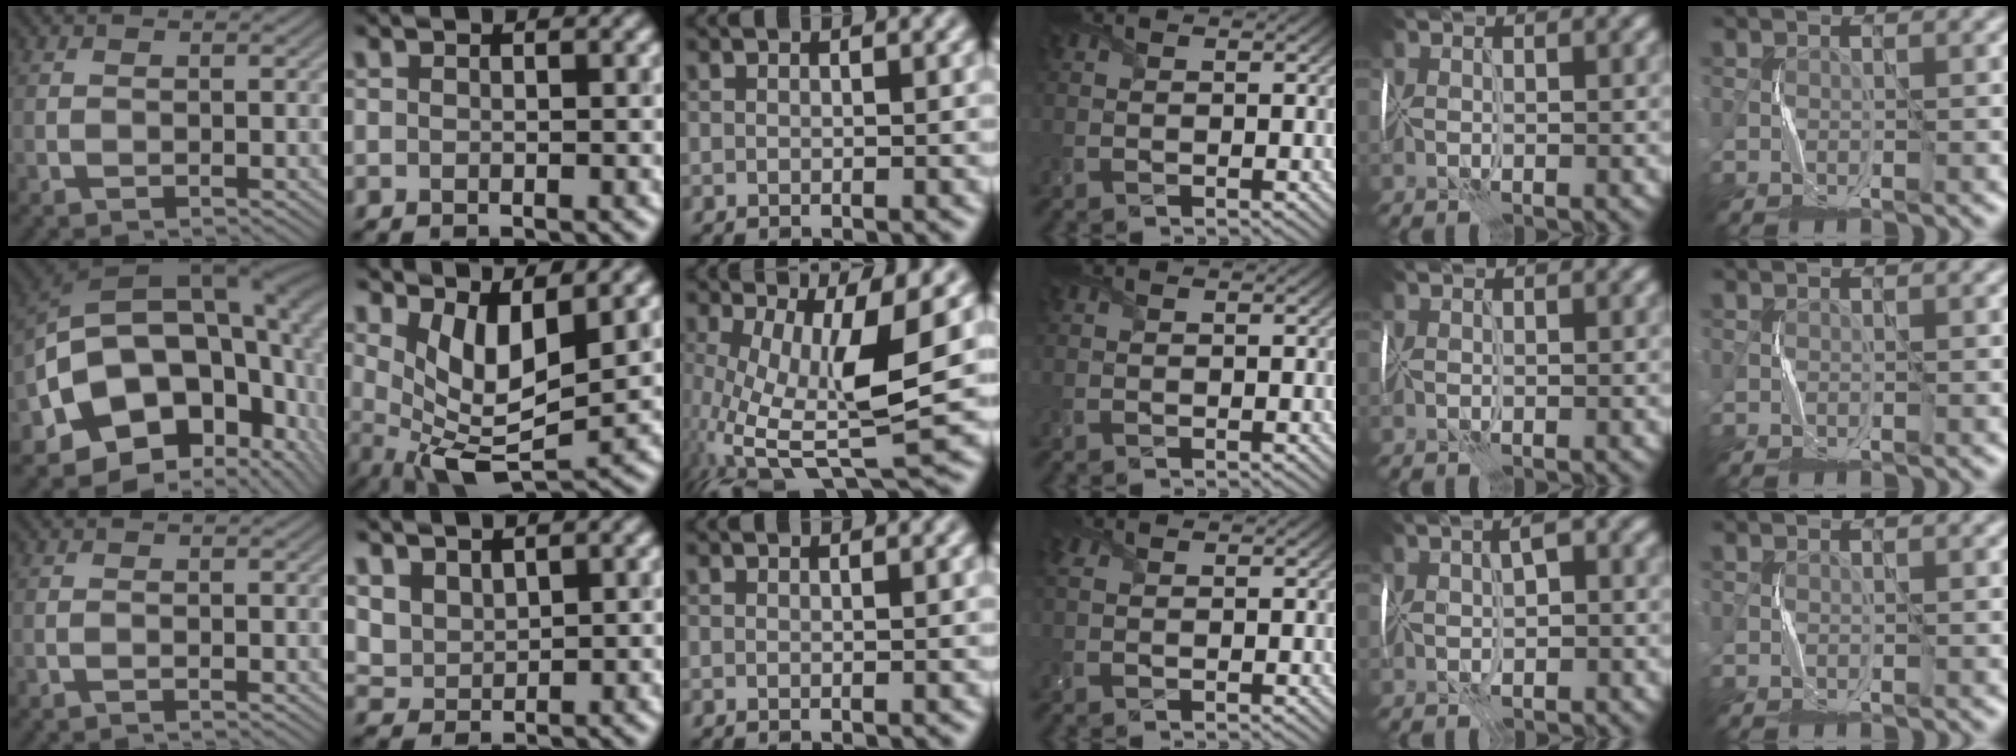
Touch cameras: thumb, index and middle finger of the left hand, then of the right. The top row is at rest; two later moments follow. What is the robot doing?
{"motion": "wrap", "object": "cellophane"}